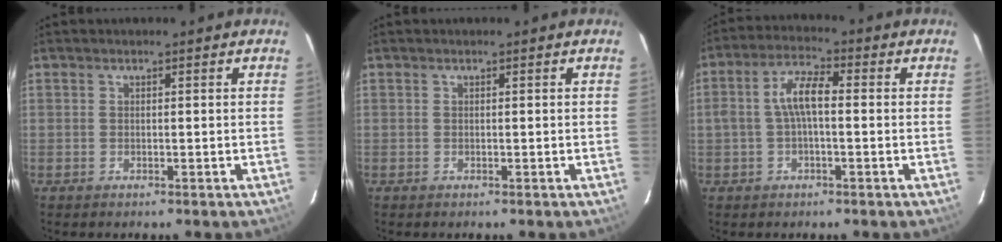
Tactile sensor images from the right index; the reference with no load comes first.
{"total": 0.0}
{"total": 6.2, "force": [-0.3, 2.2, 5.8], "torque": [-0.117, 0.018, -0.006]}